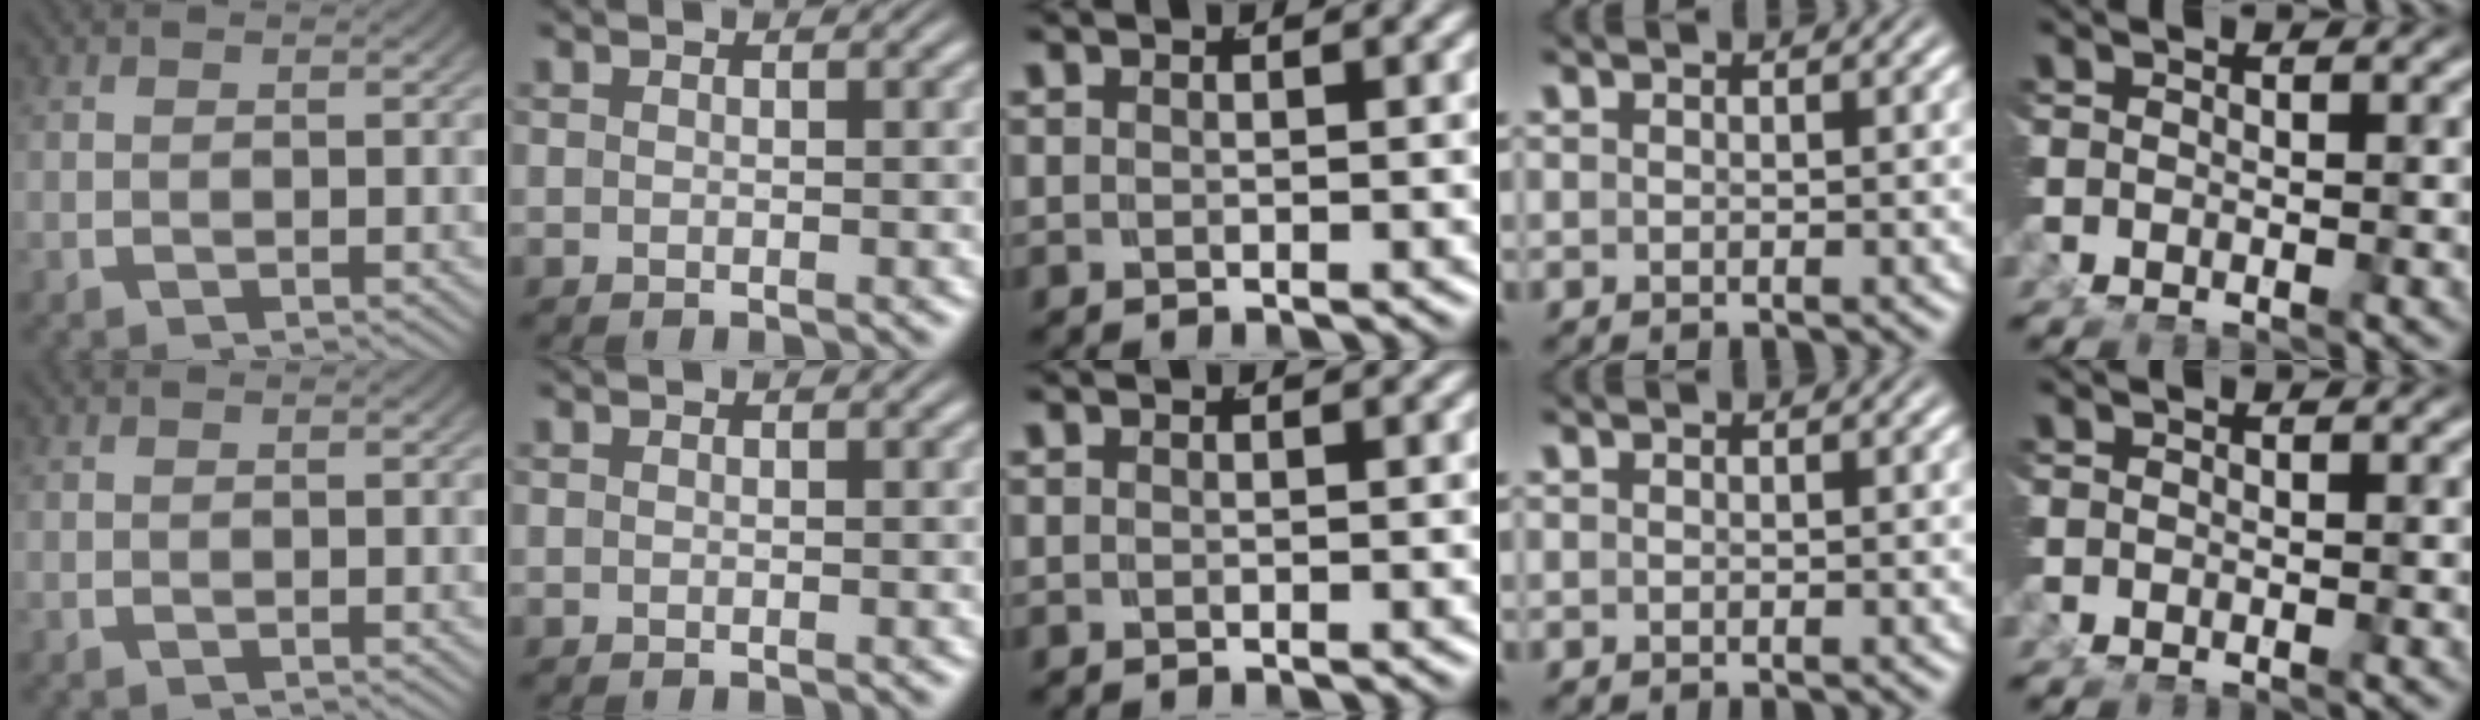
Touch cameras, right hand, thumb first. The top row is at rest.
{}